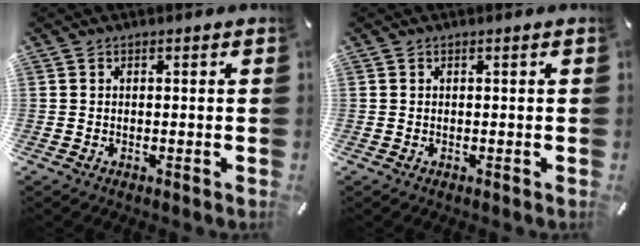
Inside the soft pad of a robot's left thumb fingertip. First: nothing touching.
{"total": 0.0}